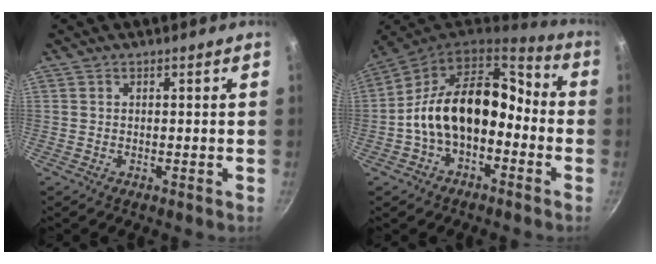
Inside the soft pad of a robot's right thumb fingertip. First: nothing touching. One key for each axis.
{"total": 17.3, "fx": -3.0, "fy": 11.3, "fz": 12.8, "tx": -0.187, "ty": 0.060, "tz": -0.063}